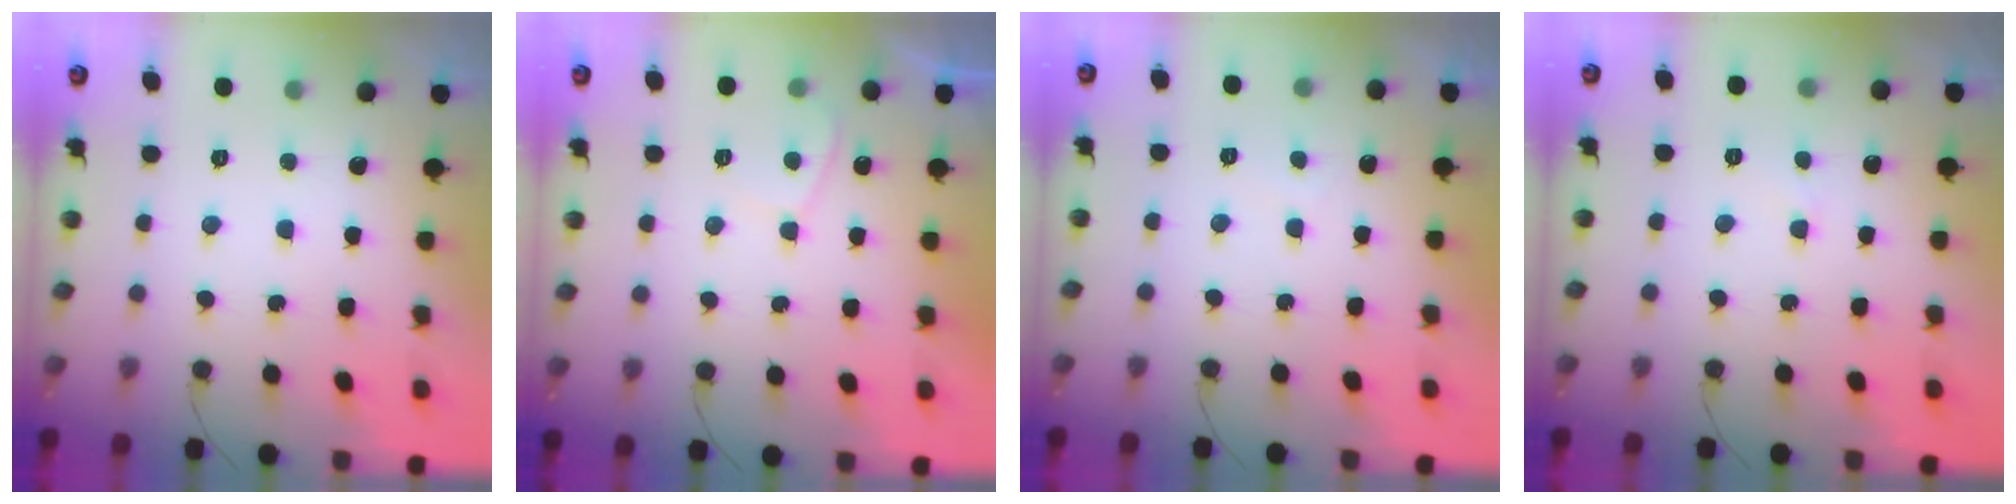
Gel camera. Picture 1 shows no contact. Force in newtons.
{"total": 2.4, "press": 2.3, "slide": 0.7}
{"total": 0.6, "press": 0.5, "slide": 0.4}
{"total": 3.0, "press": 3.0, "slide": 0.3}